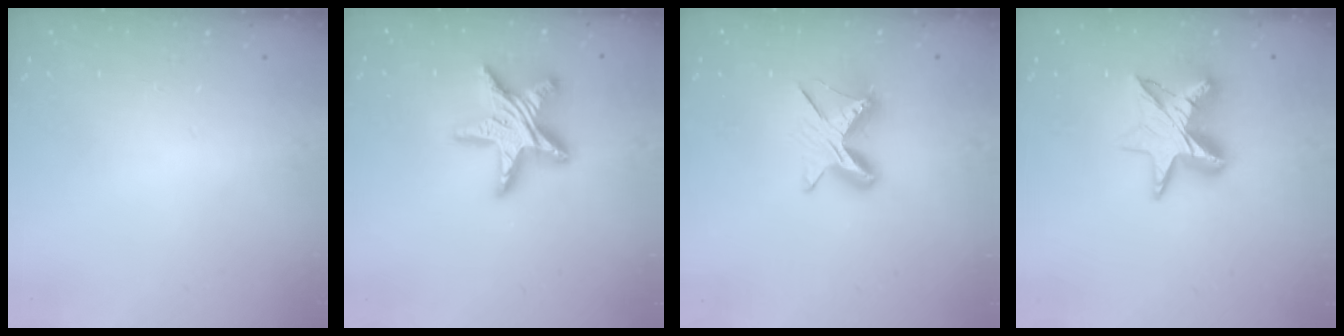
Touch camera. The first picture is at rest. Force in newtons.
{"total": 18.2, "press": 18.1, "slide": 1.9}
{"total": 9.2, "press": 9.2, "slide": 1.0}
{"total": 11.6, "press": 11.5, "slide": 1.2}